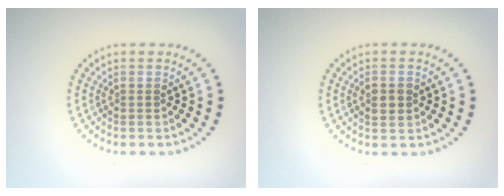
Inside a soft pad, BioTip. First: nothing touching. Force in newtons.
{"total": 1.8, "press": 1.8, "slide": 0.0}